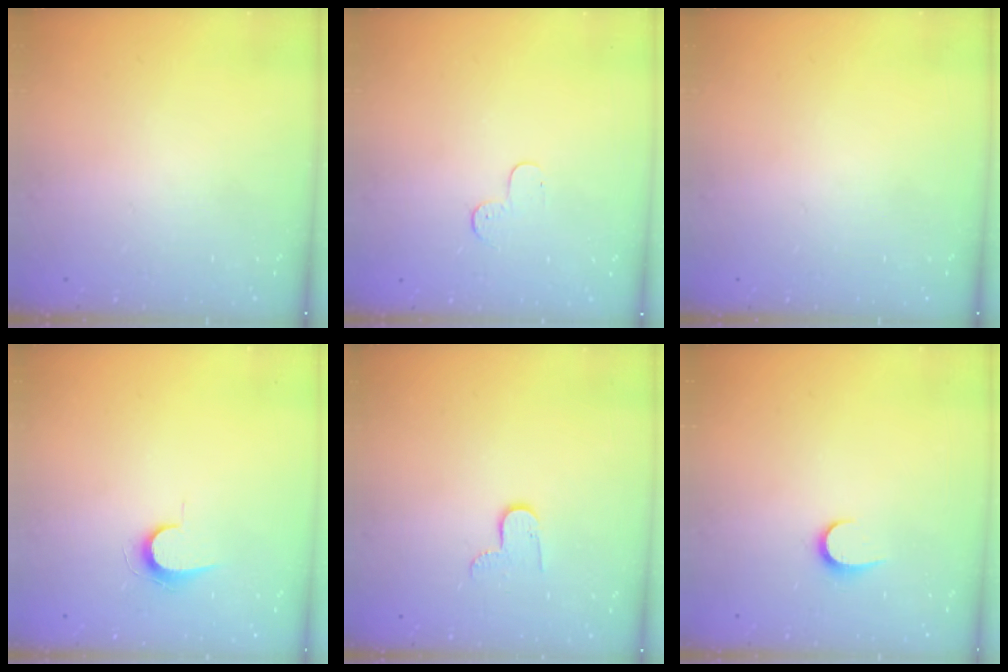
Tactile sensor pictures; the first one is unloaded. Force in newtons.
{"total": 3.9, "press": 3.9, "slide": 0.4}
{"total": 0.0}
{"total": 5.9, "press": 5.9, "slide": 0.6}
{"total": 5.8, "press": 5.8, "slide": 0.5}
{"total": 5.7, "press": 5.7, "slide": 0.6}